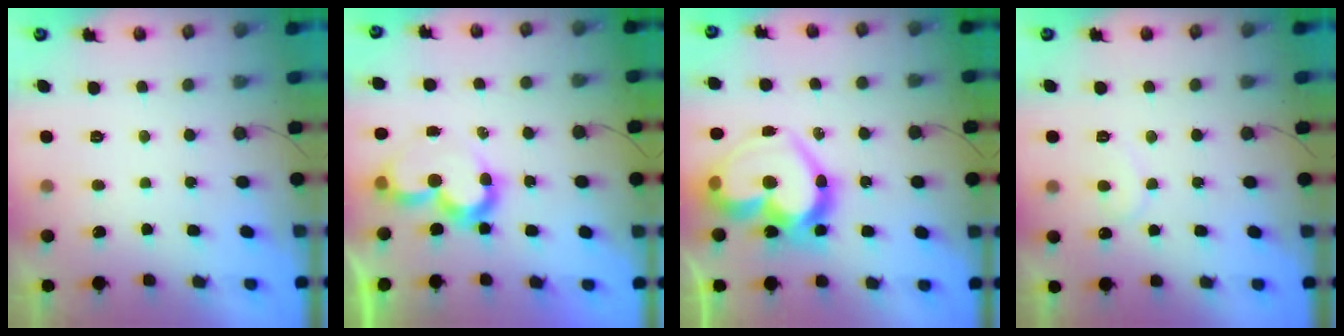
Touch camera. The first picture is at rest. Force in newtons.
{"total": 8.4, "press": 8.3, "slide": 0.6}
{"total": 24.2, "press": 24.1, "slide": 2.4}
{"total": 6.2, "press": 6.2, "slide": 0.4}